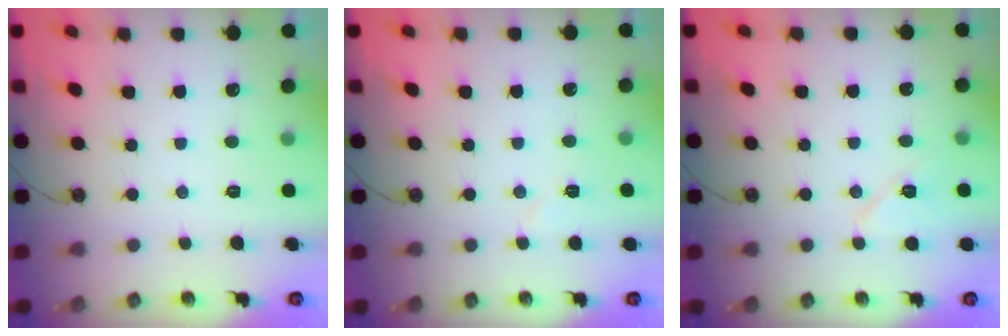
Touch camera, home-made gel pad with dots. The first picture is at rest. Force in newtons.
{"total": 4.0, "press": 3.9, "slide": 0.8}
{"total": 8.6, "press": 8.0, "slide": 3.2}